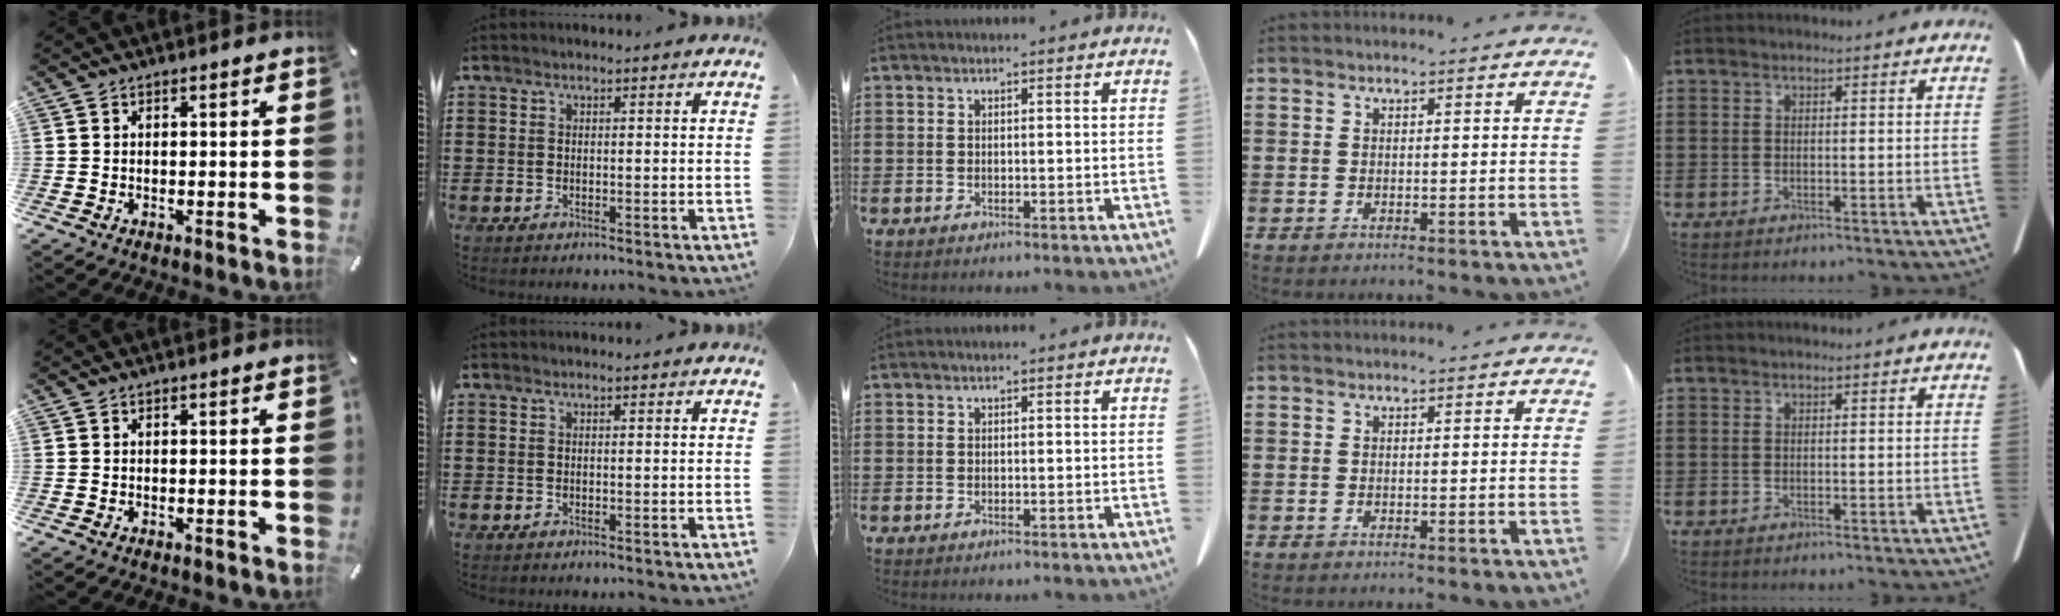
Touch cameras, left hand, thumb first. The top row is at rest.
{}